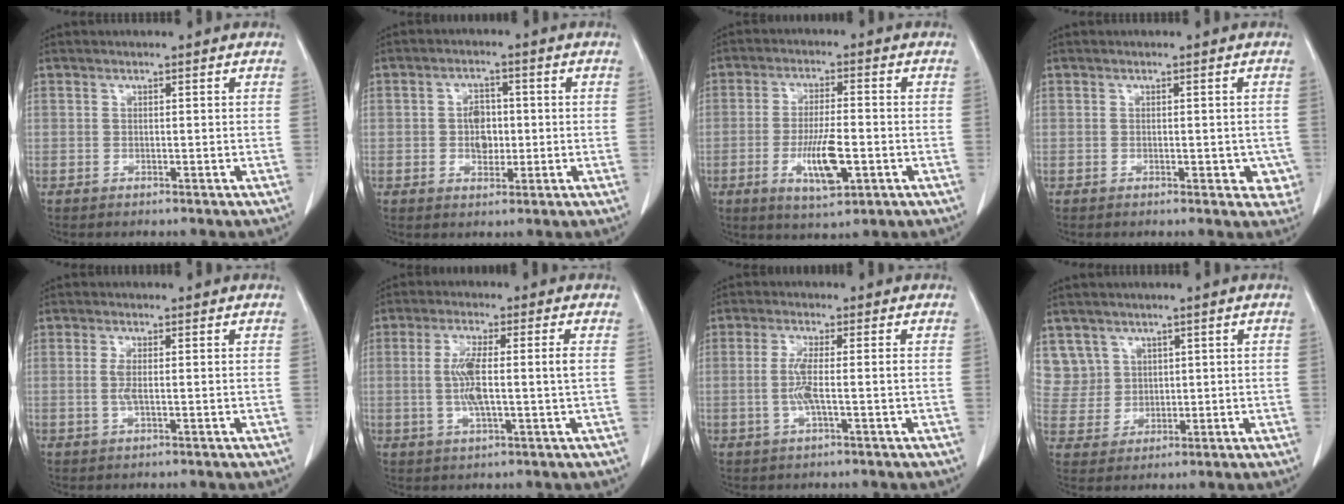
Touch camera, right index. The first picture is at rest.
{"total": 4.2, "force": [-0.2, 3.0, 3.0], "torque": [-0.050, 0.007, 0.000]}
{"total": 8.3, "force": [-2.5, 1.8, 7.7], "torque": [-0.143, -0.010, -0.039]}
{"total": 3.7, "force": [-0.9, 2.2, 2.9], "torque": [-0.008, 0.001, -0.006]}
{"total": 2.1, "force": [0.0, 0.5, 2.0], "torque": [-0.049, -0.001, 0.000]}
{"total": 7.2, "force": [0.0, 0.6, 7.2], "torque": [-0.146, 0.005, 0.000]}
{"total": 4.1, "force": [-0.6, 0.0, 4.1], "torque": [-0.089, -0.002, -0.013]}
{"total": 6.2, "force": [3.3, 5.2, -0.5], "torque": [0.016, 0.009, 0.076]}